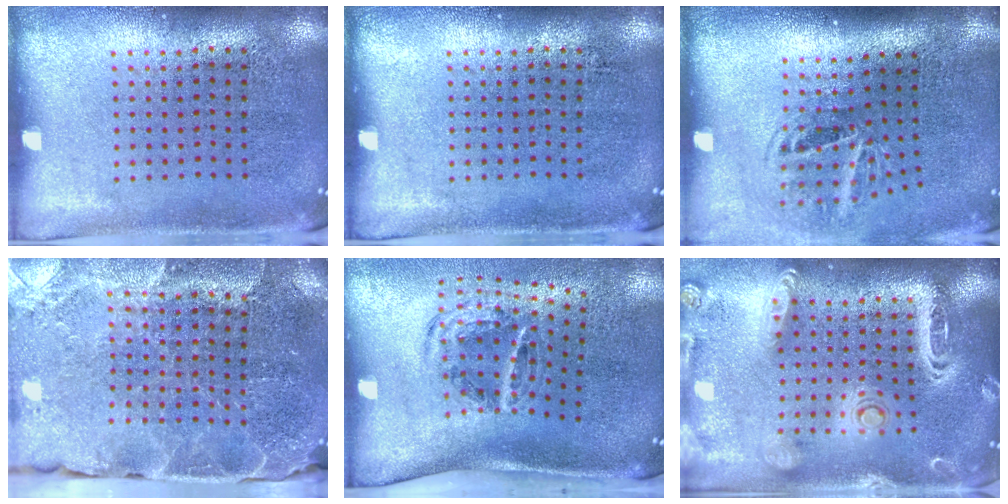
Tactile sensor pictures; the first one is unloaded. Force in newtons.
{"total": 0.0}
{"total": 1.9, "press": 1.2, "slide": 1.5}
{"total": 3.1, "press": 3.1, "slide": 0.4}
{"total": 1.5, "press": 1.1, "slide": 1.0}
{"total": 2.6, "press": 2.3, "slide": 1.2}